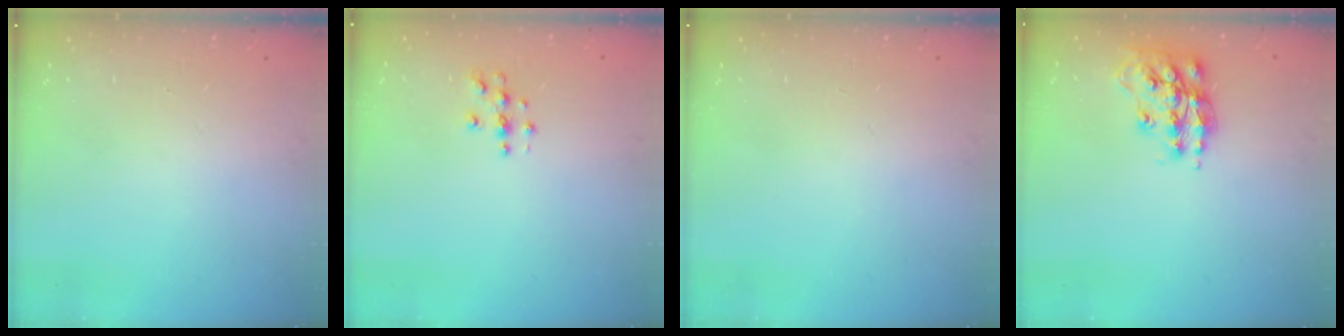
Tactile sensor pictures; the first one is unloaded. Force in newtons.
{"total": 3.6, "press": 3.6, "slide": 0.5}
{"total": 0.0}
{"total": 14.5, "press": 14.5, "slide": 1.0}